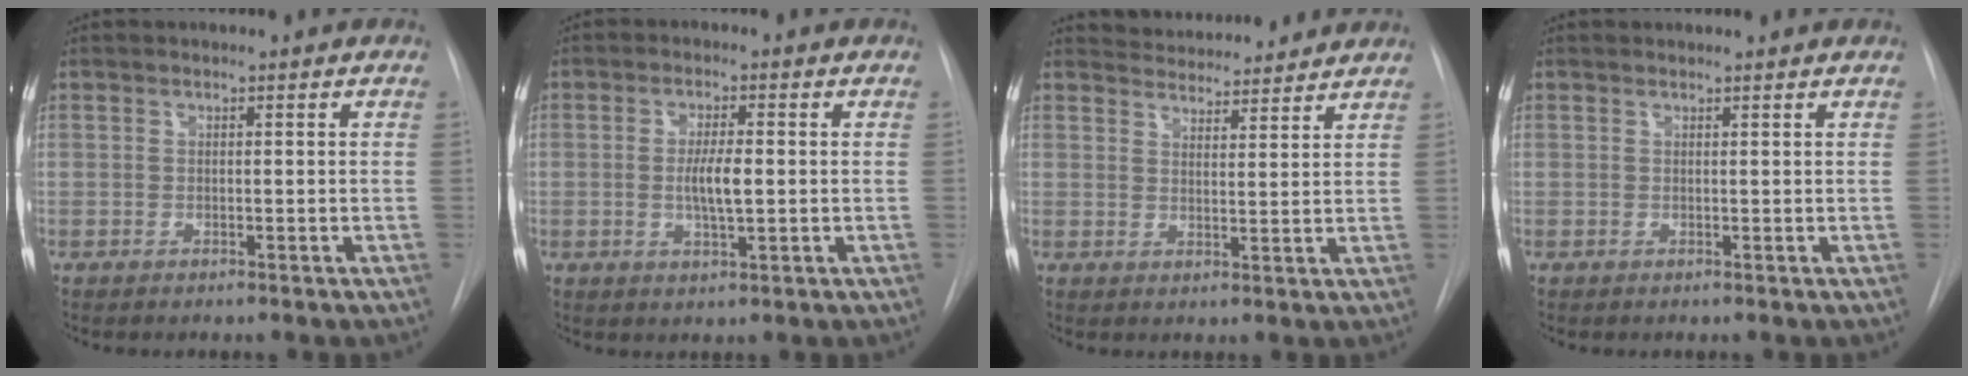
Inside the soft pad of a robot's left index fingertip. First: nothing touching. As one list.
[{"total": 4.4, "force": [-0.7, 0.8, 4.3], "torque": [-0.081, -0.010, -0.011]}, {"total": 9.2, "force": [8.9, 1.7, 1.6], "torque": [-0.022, 0.006, 0.119]}, {"total": 1.7, "force": [1.7, 0.0, 0.2], "torque": [-0.008, 0.007, 0.018]}]